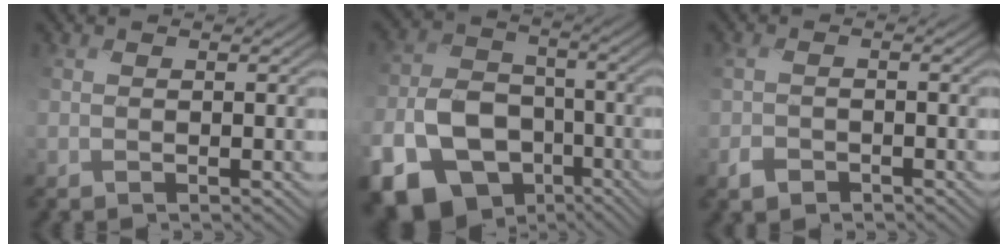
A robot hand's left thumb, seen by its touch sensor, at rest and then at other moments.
{"total": 18.4, "force": [-10.0, 13.3, 7.9], "torque": [-0.202, -0.066, -0.177]}
{"total": 2.3, "force": [-1.4, 1.5, 1.1], "torque": [-0.028, -0.003, -0.032]}